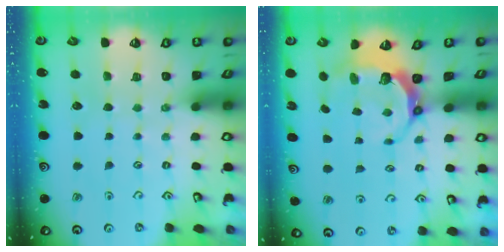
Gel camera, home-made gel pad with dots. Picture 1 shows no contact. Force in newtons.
{"total": 6.9, "press": 5.5, "slide": 4.2}